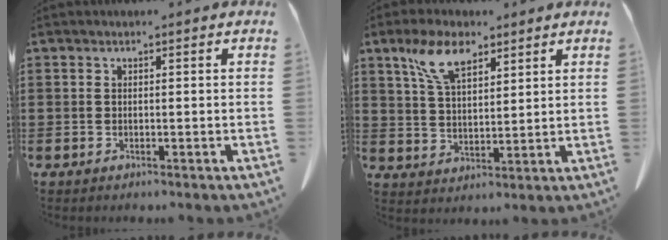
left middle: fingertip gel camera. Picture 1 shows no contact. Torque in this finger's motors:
{"motor_torque": [1.29, 0.85, 0.36, 0.16]}